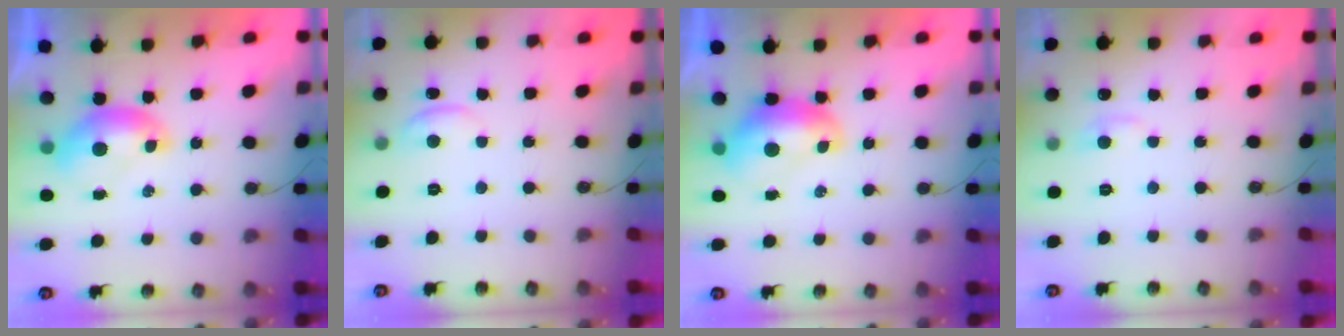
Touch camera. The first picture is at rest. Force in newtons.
{"total": 0.6, "press": 0.1, "slide": 0.6}
{"total": 1.6, "press": 1.5, "slide": 0.6}
{"total": 0.9, "press": 0.5, "slide": 0.7}